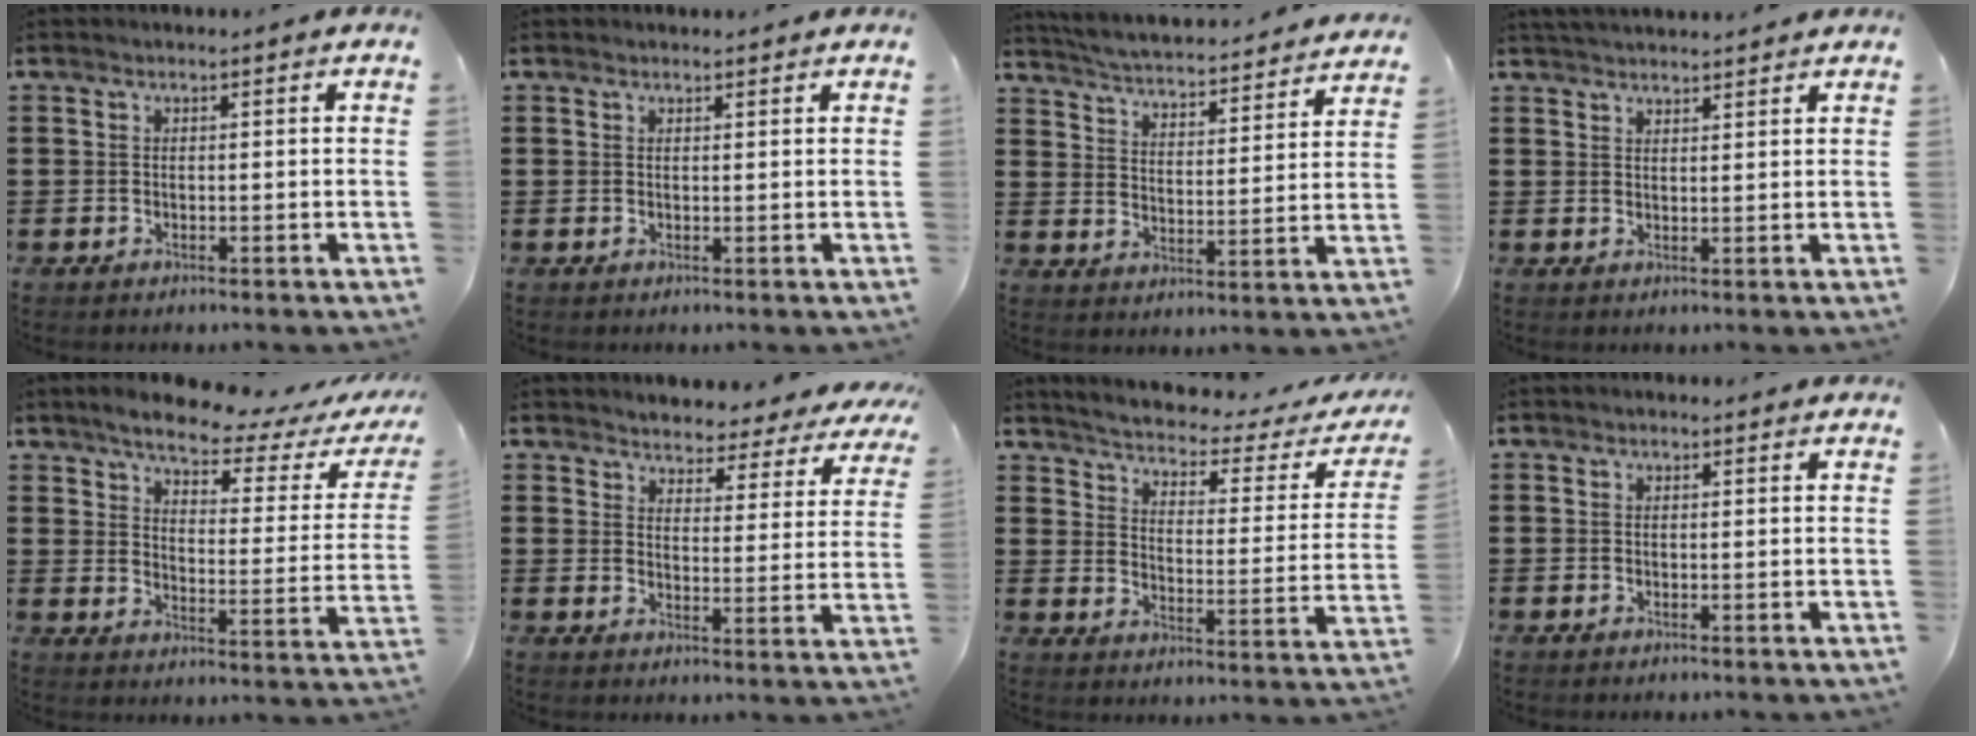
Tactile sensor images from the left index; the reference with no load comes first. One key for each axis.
{"total": 0.9, "fx": 0.8, "fy": 0.2, "fz": 0.1, "tx": -0.004, "ty": 0.001, "tz": 0.017}
{"total": 3.7, "fx": 3.7, "fy": -0.5, "fz": 0.4, "tx": -0.029, "ty": -0.036, "tz": 0.055}
{"total": 2.5, "fx": 2.4, "fy": 0.0, "fz": 0.2, "tx": -0.010, "ty": 0.000, "tz": 0.048}
{"total": 6.3, "fx": 5.5, "fy": 0.9, "fz": 2.9, "tx": -0.076, "ty": -0.033, "tz": 0.090}
{"total": 3.5, "fx": 3.4, "fy": 0.2, "fz": -0.3, "tx": -0.012, "ty": -0.034, "tz": 0.052}
{"total": 2.6, "fx": 2.3, "fy": -0.1, "fz": 1.3, "tx": -0.044, "ty": -0.027, "tz": 0.028}
{"total": 0.6, "fx": 0.5, "fy": 0.3, "fz": 0.1, "tx": -0.004, "ty": 0.003, "tz": 0.009}